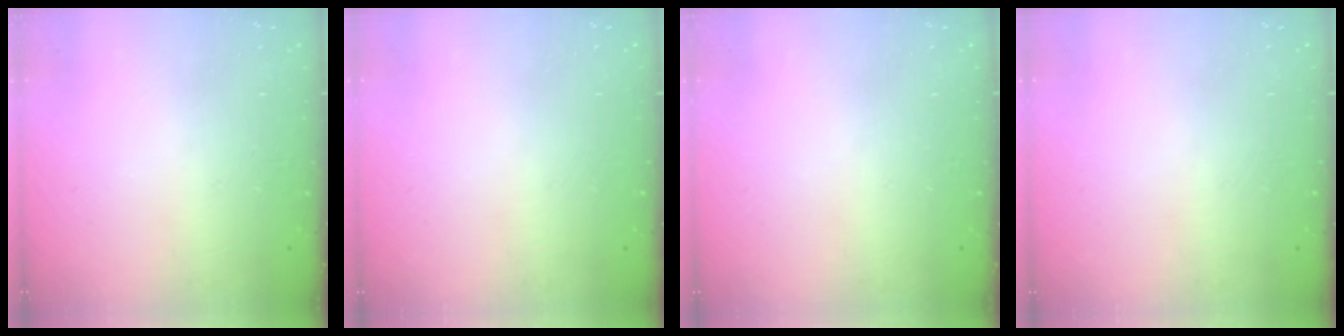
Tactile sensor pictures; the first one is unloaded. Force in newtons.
{"total": 0.0}
{"total": 0.0}
{"total": 0.0}